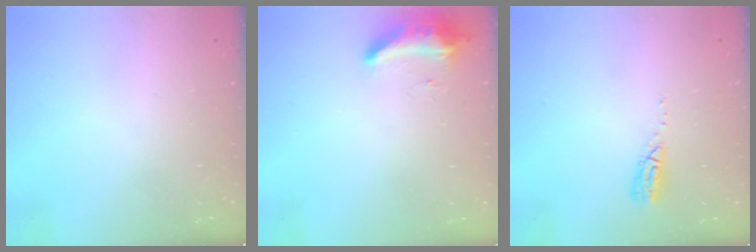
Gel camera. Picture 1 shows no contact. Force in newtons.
{"total": 8.5, "press": 8.5, "slide": 0.3}
{"total": 6.8, "press": 6.8, "slide": 0.4}